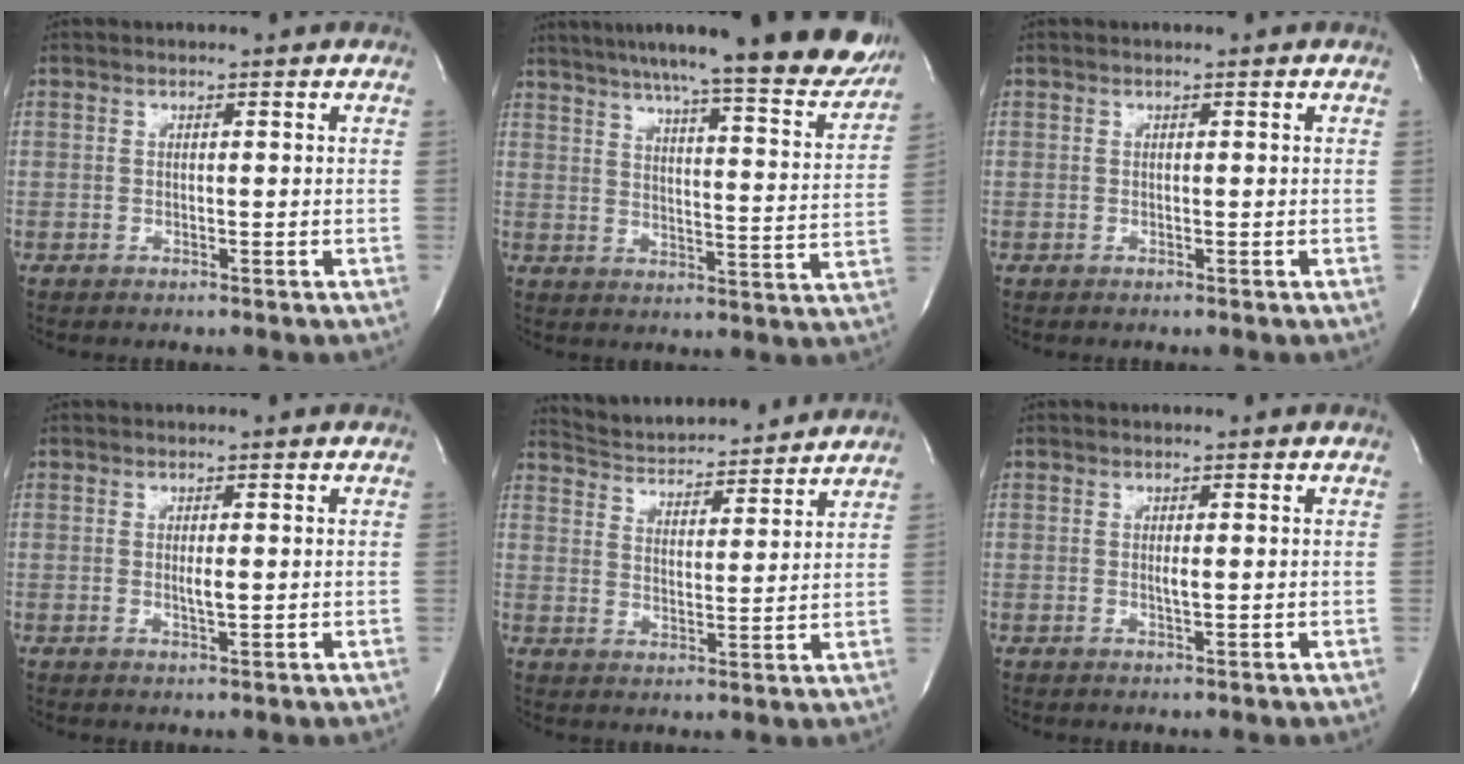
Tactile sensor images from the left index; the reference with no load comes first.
{"total": 23.0, "force": [20.2, 2.1, 10.8], "torque": [-0.157, -0.036, 0.255]}
{"total": 0.0}
{"total": 1.5, "force": [0.1, 0.2, 1.5], "torque": [-0.030, -0.003, 0.002]}
{"total": 14.1, "force": [13.5, 2.0, 3.3], "torque": [-0.056, 0.012, 0.202]}
{"total": 1.0, "force": [0.1, 0.1, 1.0], "torque": [-0.023, -0.002, 0.002]}